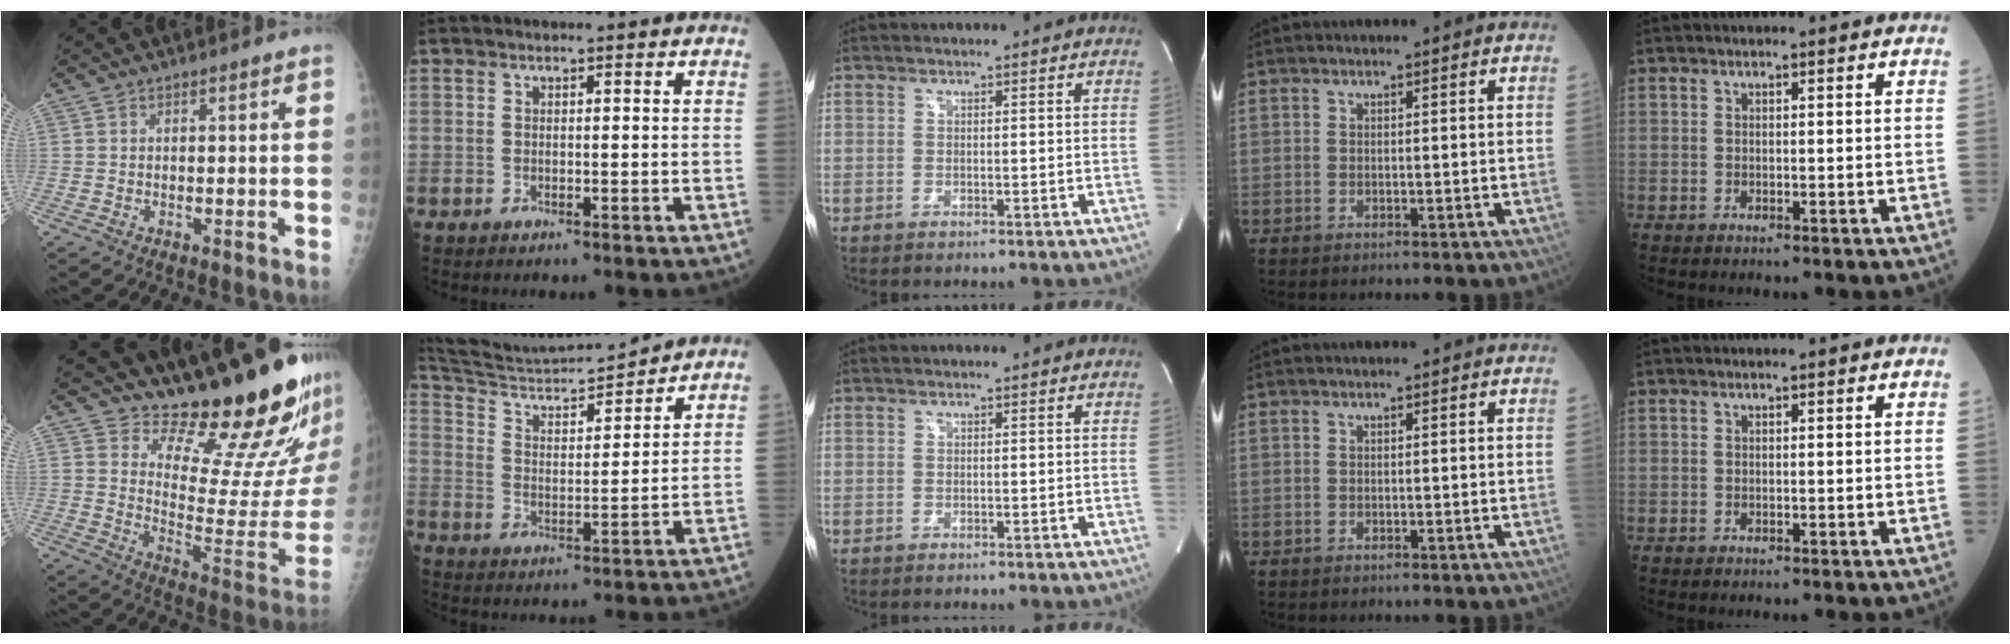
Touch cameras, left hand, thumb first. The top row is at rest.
{"thumb": {"total": 19.7, "force": [17.4, 3.5, 8.7], "torque": [-0.082, -0.184, 0.233]}, "index": {"total": 12.7, "force": [12.4, -0.3, 2.8], "torque": [-0.061, 0.004, 0.221]}}